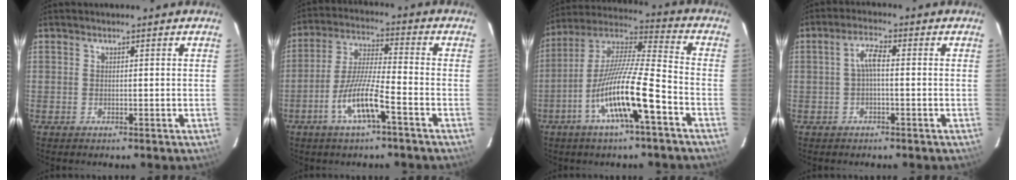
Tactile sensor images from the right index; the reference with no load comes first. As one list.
[{"total": 9.6, "force": [-5.0, 0.8, 8.2], "torque": [-0.173, -0.003, -0.095]}, {"total": 14.9, "force": [-6.8, 1.5, 13.2], "torque": [-0.257, -0.011, -0.132]}, {"total": 3.3, "force": [-0.4, 0.8, 3.1], "torque": [-0.065, 0.012, -0.006]}]